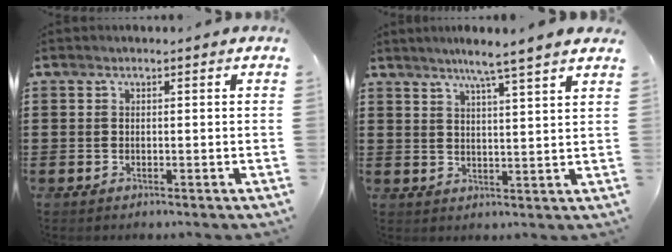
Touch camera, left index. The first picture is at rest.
{"total": 5.0, "force": [4.1, -1.1, 2.7], "torque": [-0.063, -0.014, 0.068]}